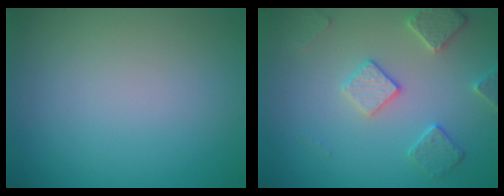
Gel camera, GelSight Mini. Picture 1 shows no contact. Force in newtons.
{"total": 3.2, "press": 3.1, "slide": 0.8}